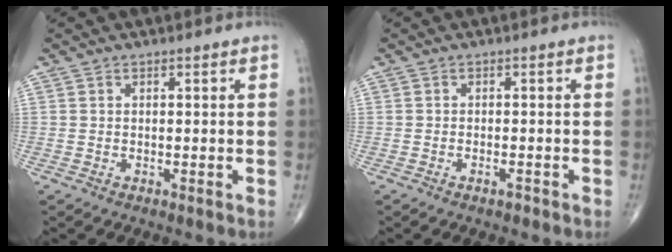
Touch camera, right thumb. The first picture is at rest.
{"total": 1.2, "force": [-0.9, 0.4, 0.8], "torque": [-0.014, 0.002, -0.015]}